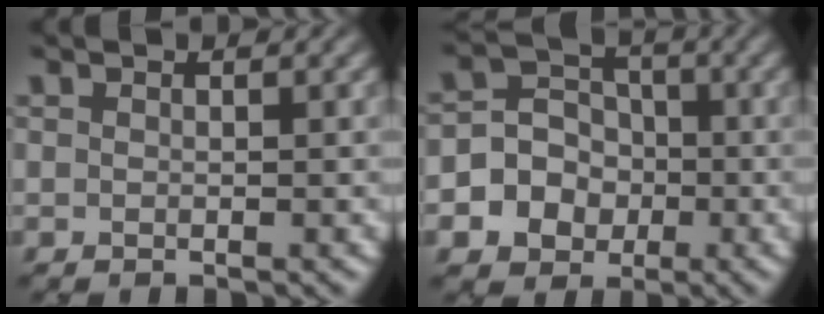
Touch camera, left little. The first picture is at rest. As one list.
[{"total": 6.4, "force": [-2.0, 5.8, 1.8], "torque": [-0.022, 0.012, -0.059]}]